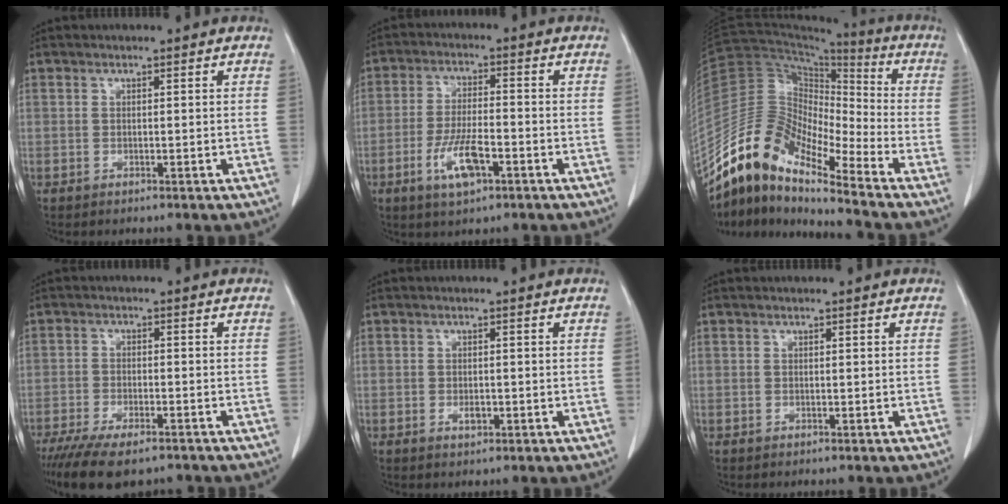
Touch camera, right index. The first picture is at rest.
{"total": 8.1, "force": [-3.6, 2.6, 6.8], "torque": [-0.139, -0.003, -0.060]}
{"total": 16.2, "force": [-13.4, 3.7, 8.4], "torque": [-0.159, 0.041, -0.252]}
{"total": 12.4, "force": [-9.2, 4.2, 7.1], "torque": [-0.126, -0.016, -0.145]}
{"total": 2.2, "force": [-0.7, 1.3, 1.6], "torque": [-0.026, 0.002, -0.006]}
{"total": 0.0}